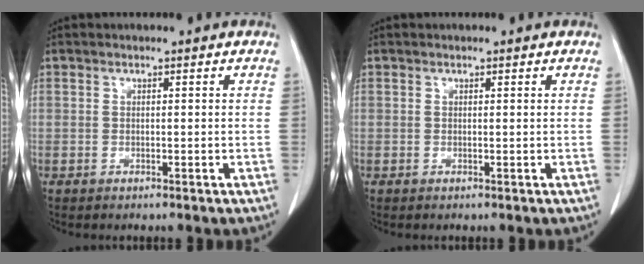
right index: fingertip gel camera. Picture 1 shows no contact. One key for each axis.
{"total": 0.0}